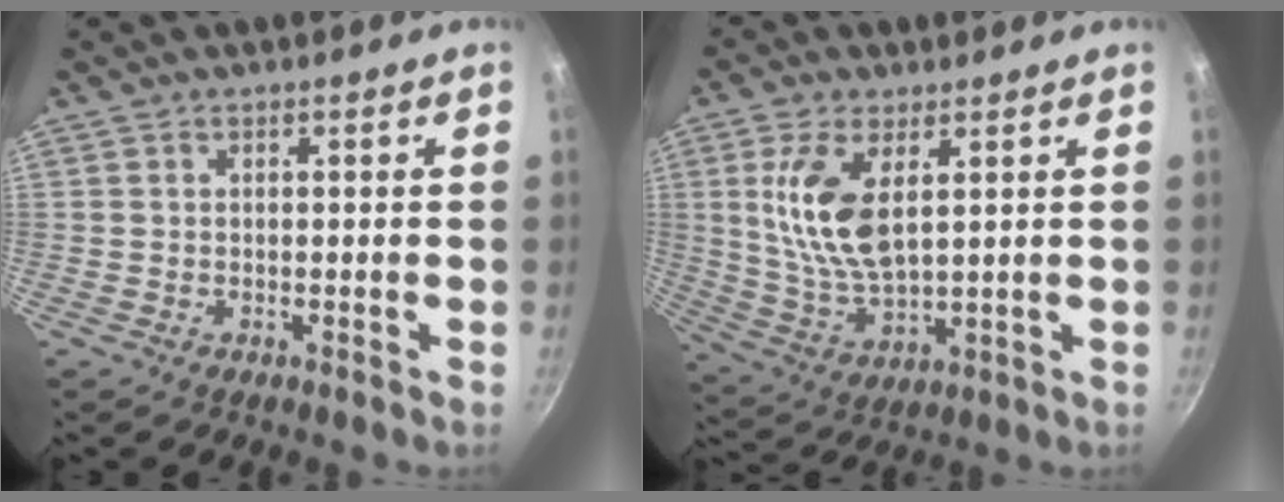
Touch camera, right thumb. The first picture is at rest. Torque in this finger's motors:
{"motor_torque": [1.36, 1.33, 1.52, 0.49, 0.52]}